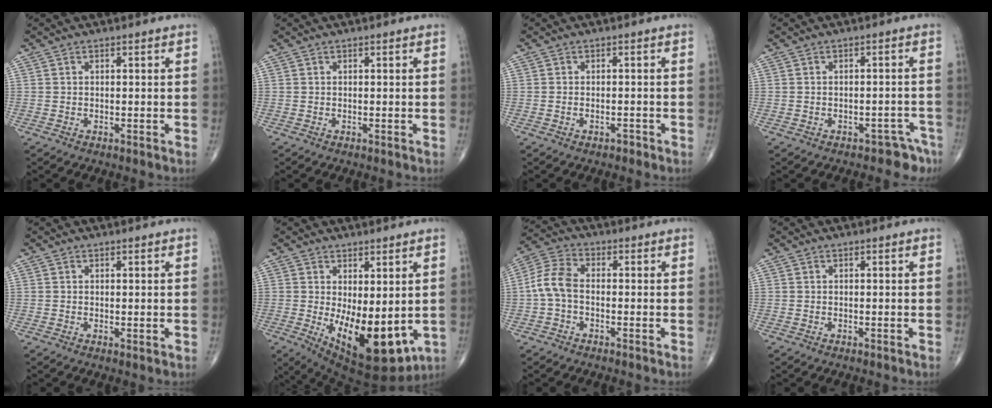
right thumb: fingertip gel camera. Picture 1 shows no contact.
{"total": 0.0}
{"total": 1.2, "force": [-0.8, 0.6, 0.6], "torque": [-0.014, 0.011, -0.010]}
{"total": 4.0, "force": [-3.1, 2.4, 0.7], "torque": [0.006, 0.036, -0.037]}
{"total": 0.7, "force": [0.1, 0.2, 0.6], "torque": [-0.015, -0.005, 0.002]}
{"total": 14.8, "force": [-1.9, 6.7, 13.0], "torque": [-0.188, -0.031, -0.005]}
{"total": 6.5, "force": [-1.0, 3.9, 5.1], "torque": [-0.110, 0.019, -0.031]}
{"total": 0.0}